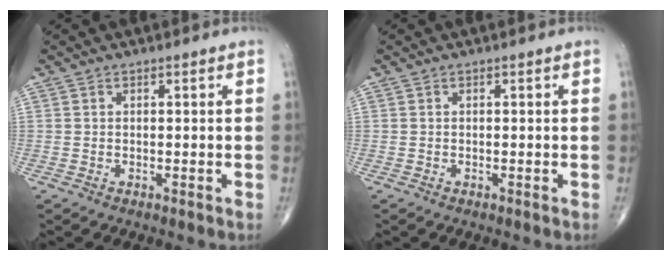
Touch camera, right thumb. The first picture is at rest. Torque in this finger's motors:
{"motor_torque": [0.00, 0.18, 0.00, 0.04, -0.03]}